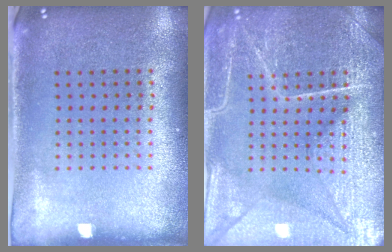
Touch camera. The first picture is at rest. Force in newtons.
{"total": 7.1, "press": 7.1, "slide": 0.9}